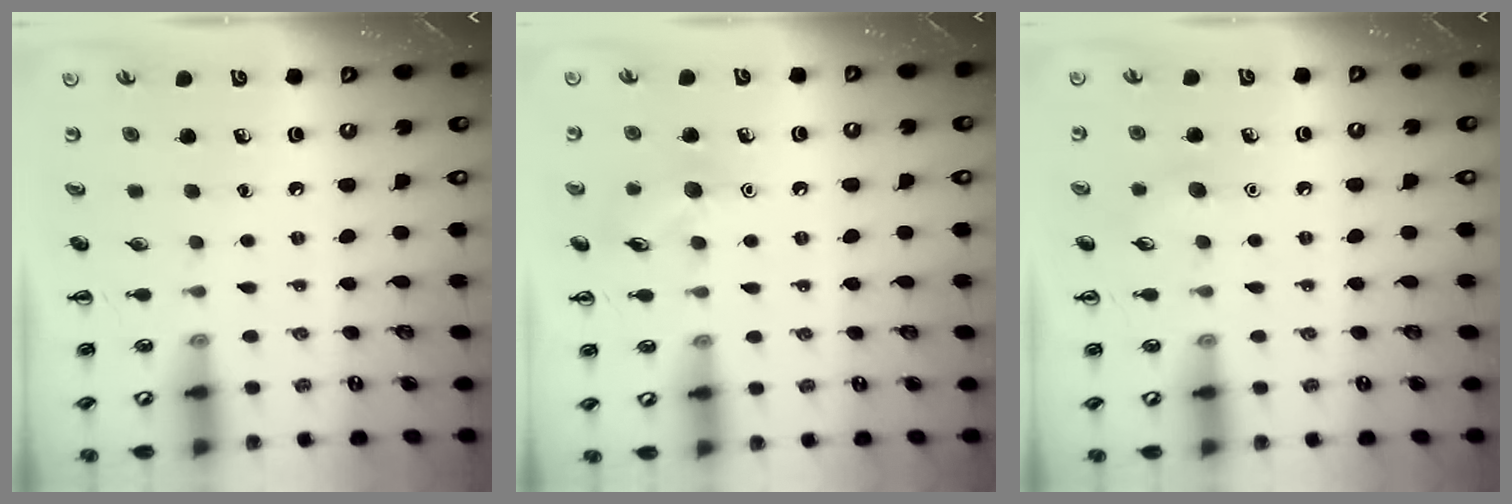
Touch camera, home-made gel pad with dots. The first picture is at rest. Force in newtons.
{"total": 8.2, "press": 8.1, "slide": 1.2}
{"total": 5.5, "press": 5.4, "slide": 1.3}